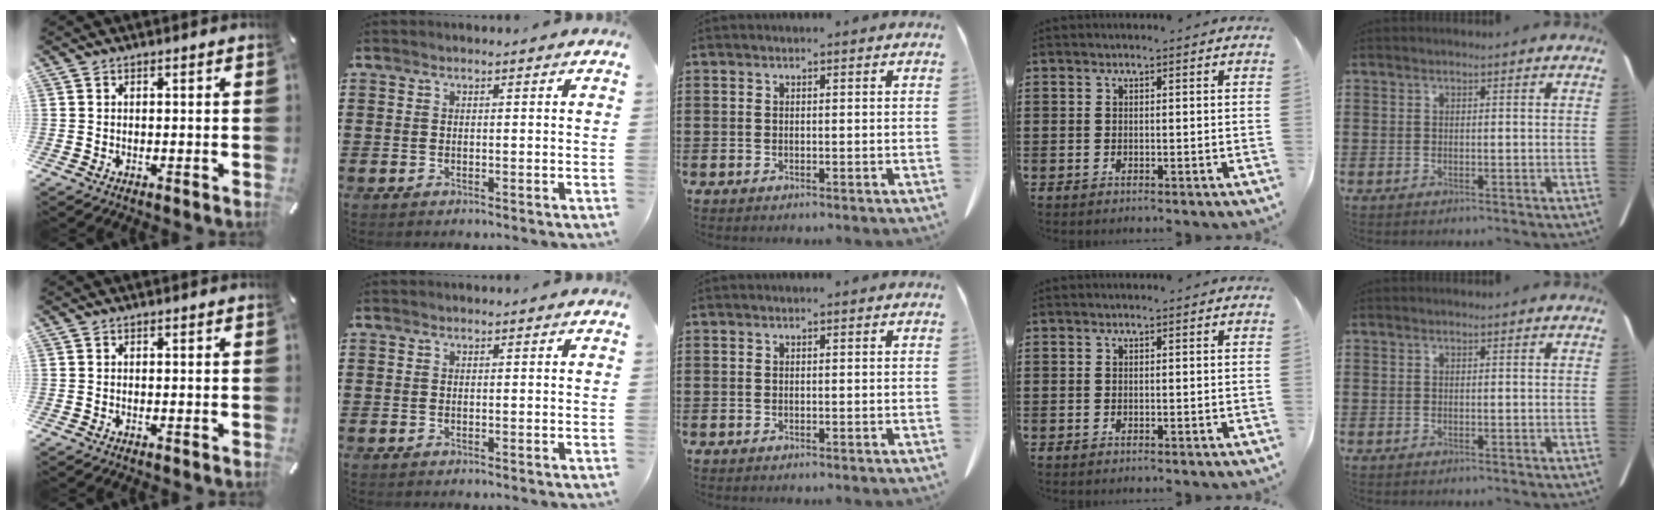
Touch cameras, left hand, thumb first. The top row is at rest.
{}